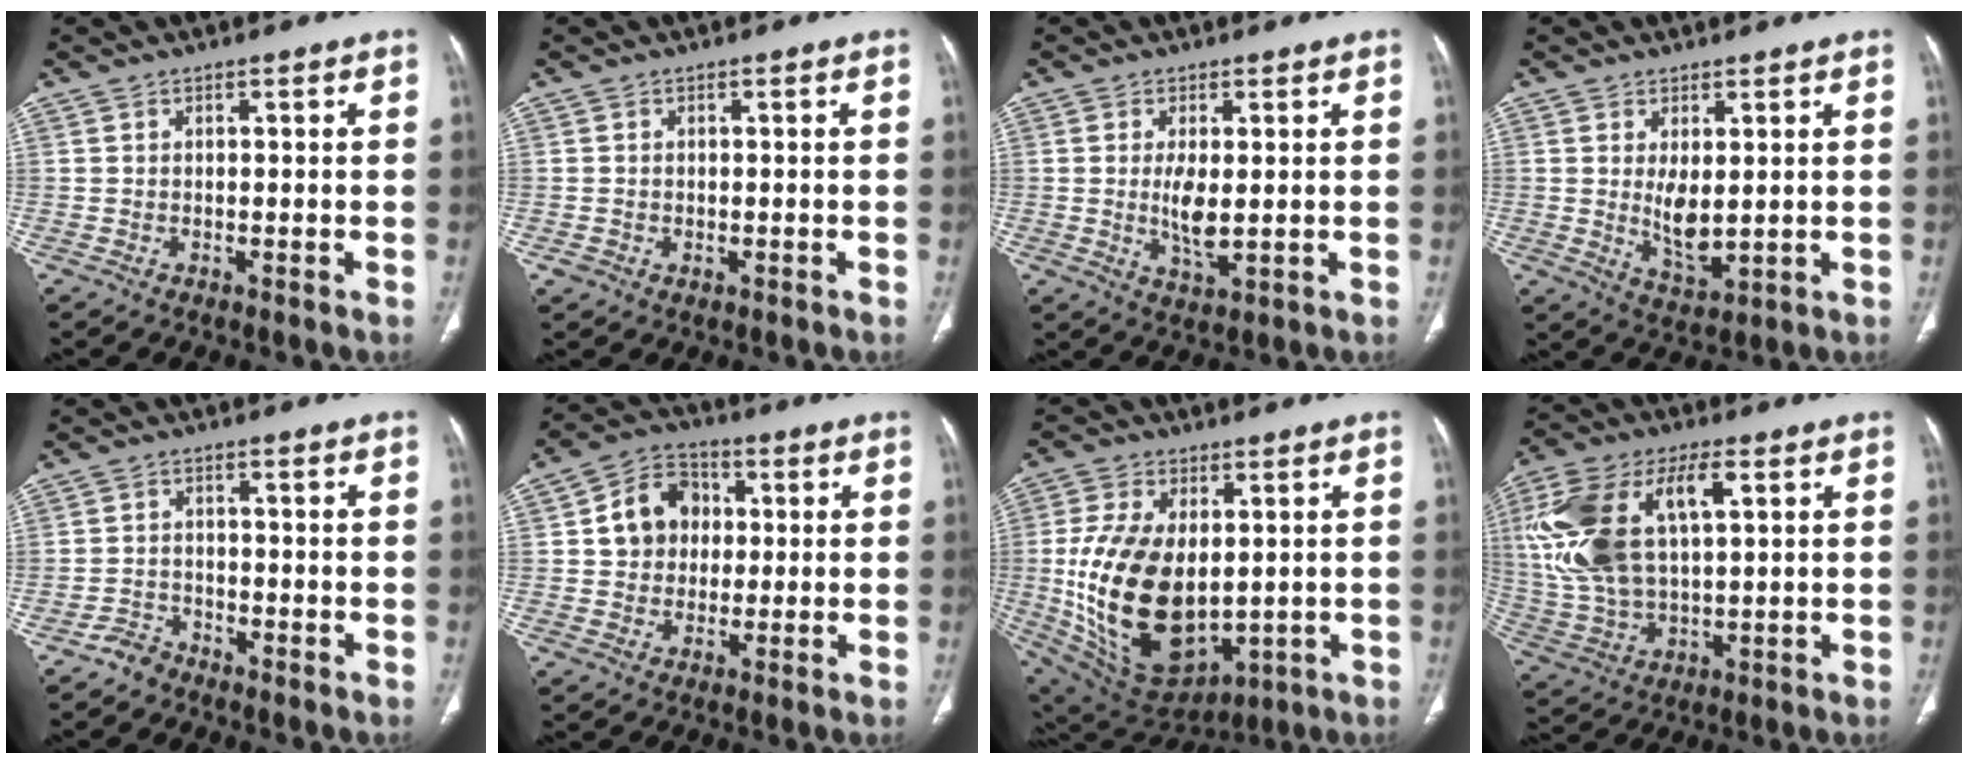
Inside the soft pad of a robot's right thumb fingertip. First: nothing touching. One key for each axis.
{"total": 1.4, "fx": -0.3, "fy": 1.3, "fz": 0.6, "tx": -0.007, "ty": 0.002, "tz": 0.000}
{"total": 5.4, "fx": 0.2, "fy": 1.9, "fz": 5.0, "tx": -0.101, "ty": -0.016, "tz": 0.009}
{"total": 5.9, "fx": 0.7, "fy": 2.7, "fz": 5.2, "tx": -0.083, "ty": -0.020, "tz": 0.025}
{"total": 2.6, "fx": -2.3, "fy": 1.3, "fz": 0.1, "tx": 0.002, "ty": 0.013, "tz": -0.044}
{"total": 10.4, "fx": 1.4, "fy": 8.8, "fz": 5.3, "tx": -0.055, "ty": 0.013, "tz": 0.015}
{"total": 22.3, "fx": -0.2, "fy": 13.1, "fz": 18.0, "tx": -0.339, "ty": -0.019, "tz": 0.029}
{"total": 20.3, "fx": 5.3, "fy": 10.4, "fz": 16.5, "tx": -0.340, "ty": 0.006, "tz": 0.101}